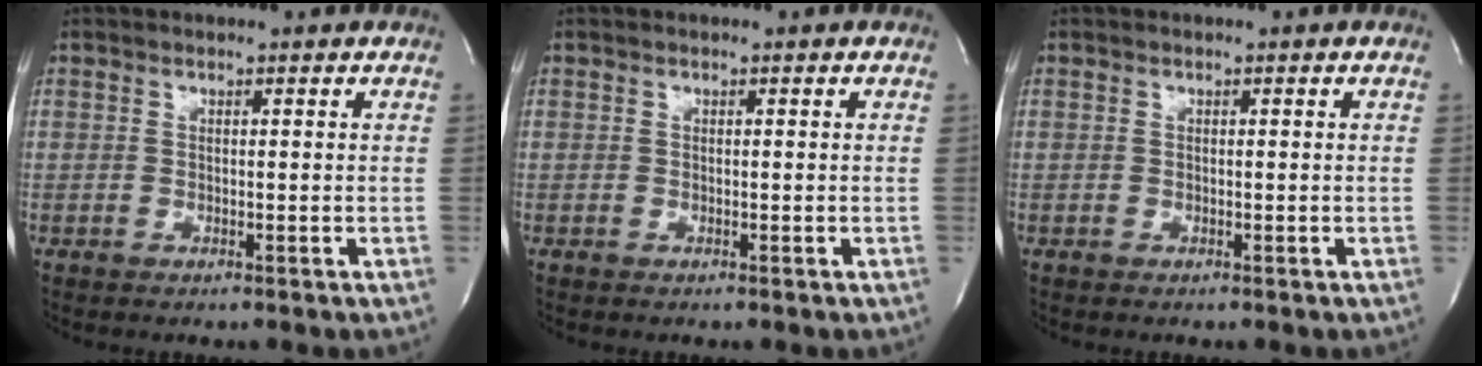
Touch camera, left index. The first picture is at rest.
{"total": 0.0}
{"total": 0.0}